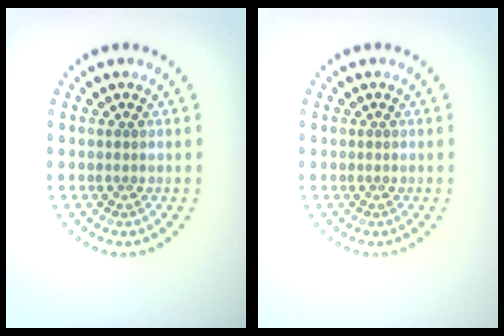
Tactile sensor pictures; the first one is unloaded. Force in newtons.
{"total": 0.0}